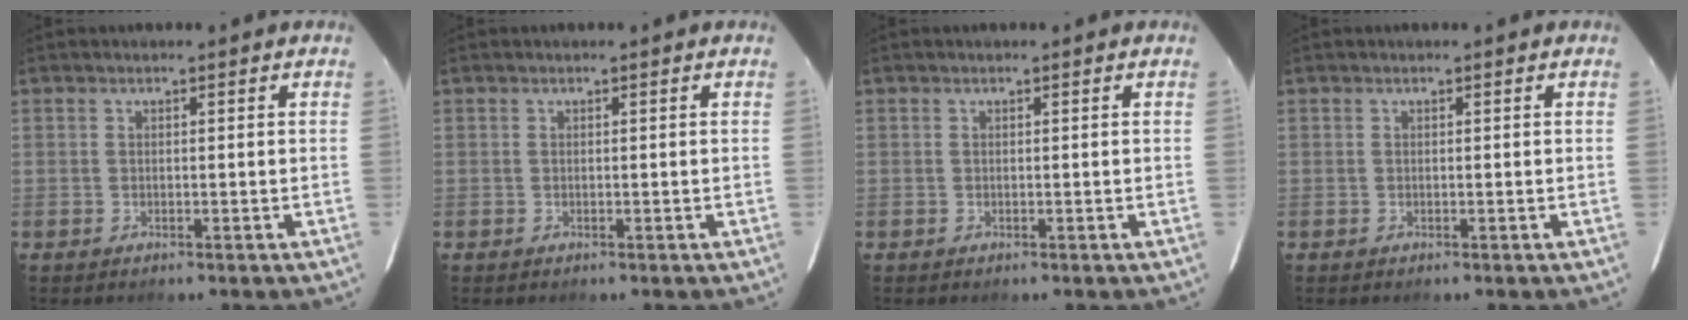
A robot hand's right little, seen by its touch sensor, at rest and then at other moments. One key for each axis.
{"total": 0.0}
{"total": 0.0}
{"total": 0.0}